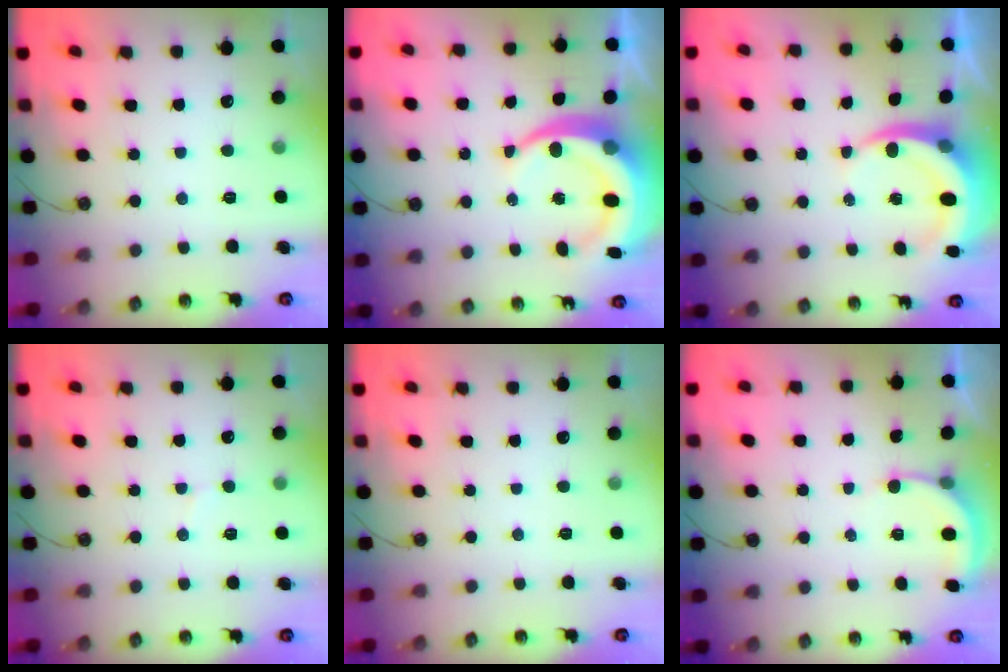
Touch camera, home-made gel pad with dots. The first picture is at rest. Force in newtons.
{"total": 13.3, "press": 13.1, "slide": 2.8}
{"total": 6.6, "press": 6.5, "slide": 0.9}
{"total": 5.6, "press": 5.6, "slide": 0.6}
{"total": 0.0}
{"total": 2.4, "press": 2.4, "slide": 0.5}